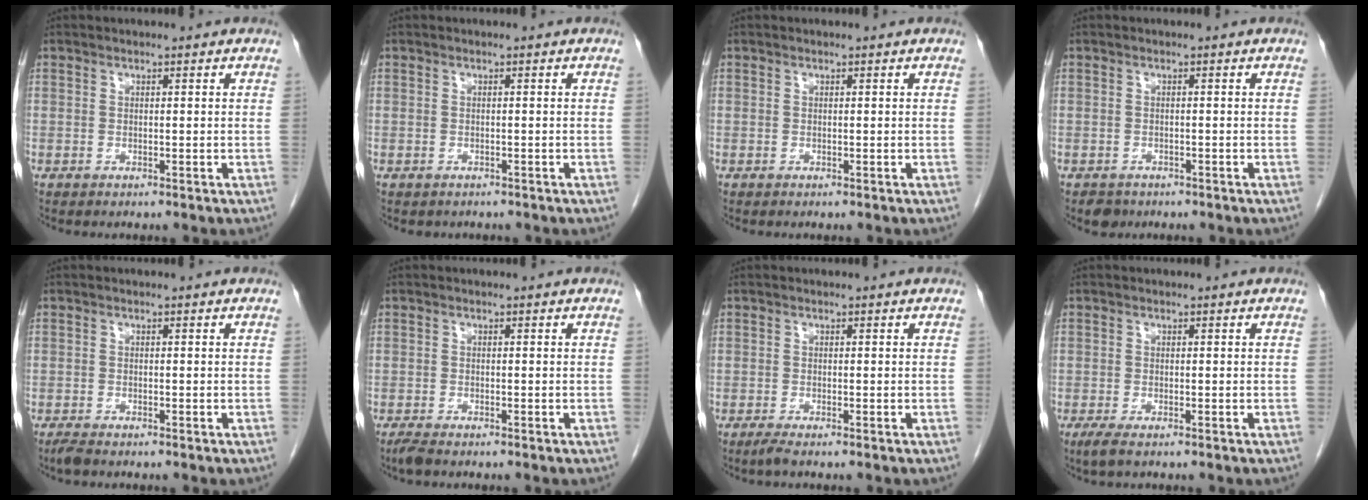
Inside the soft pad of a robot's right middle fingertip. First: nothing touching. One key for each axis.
{"total": 1.1, "fx": -1.0, "fy": 0.6, "fz": 0.1, "tx": -0.010, "ty": 0.000, "tz": -0.012}
{"total": 0.0}
{"total": 2.0, "fx": -1.5, "fy": 1.3, "fz": 0.4, "tx": -0.009, "ty": 0.001, "tz": -0.020}
{"total": 1.5, "fx": -1.2, "fy": 0.3, "fz": 0.8, "tx": -0.026, "ty": -0.006, "tz": -0.024}
{"total": 1.7, "fx": -1.4, "fy": 0.3, "fz": 0.9, "tx": -0.029, "ty": -0.007, "tz": -0.027}
{"total": 1.1, "fx": -0.8, "fy": -0.1, "fz": 0.7, "tx": -0.024, "ty": -0.006, "tz": -0.019}
{"total": 1.8, "fx": -1.1, "fy": 0.3, "fz": 1.3, "tx": -0.034, "ty": -0.007, "tz": -0.022}